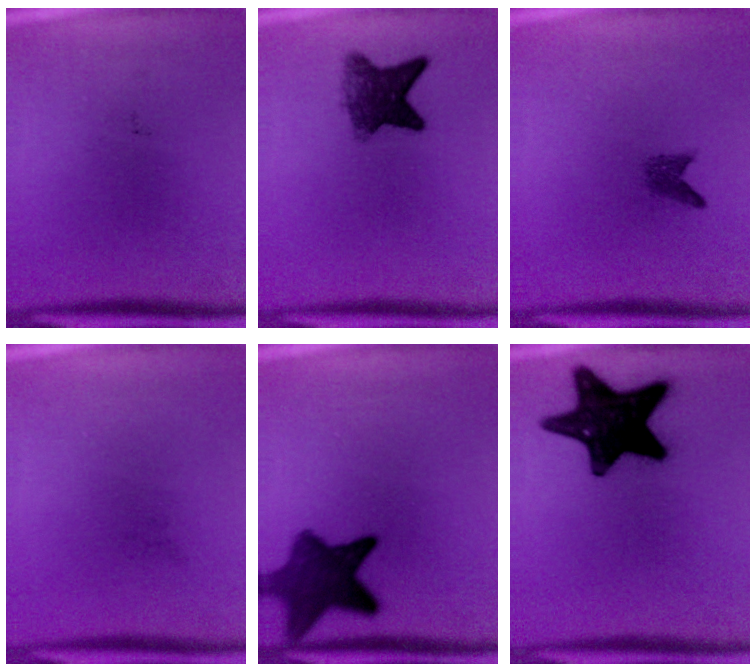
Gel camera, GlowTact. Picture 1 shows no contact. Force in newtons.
{"total": 6.5}
{"total": 1.7}
{"total": 0.0}
{"total": 9.6}
{"total": 18.2}